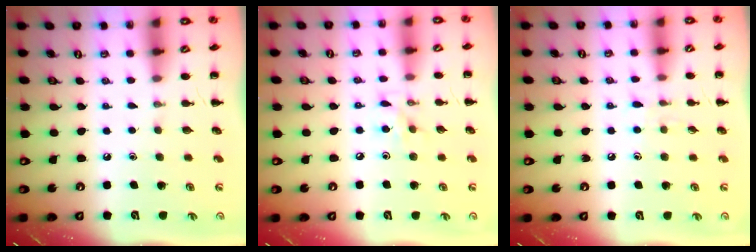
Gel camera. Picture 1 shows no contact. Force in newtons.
{"total": 5.2, "press": 5.1, "slide": 1.2}
{"total": 5.5, "press": 5.2, "slide": 1.9}